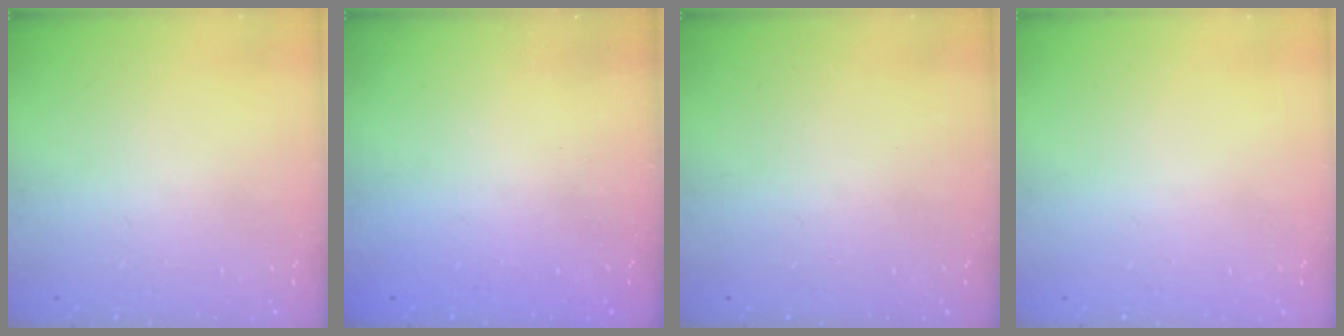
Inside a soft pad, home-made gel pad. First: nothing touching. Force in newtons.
{"total": 2.4, "press": 2.3, "slide": 0.7}
{"total": 0.0}
{"total": 0.0}